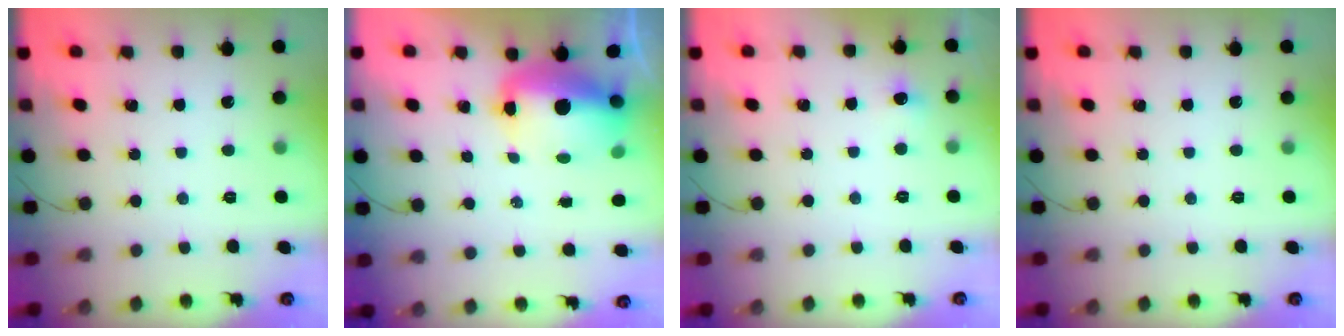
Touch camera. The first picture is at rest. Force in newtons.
{"total": 12.2, "press": 11.8, "slide": 2.9}
{"total": 4.0, "press": 3.6, "slide": 1.7}
{"total": 0.0}